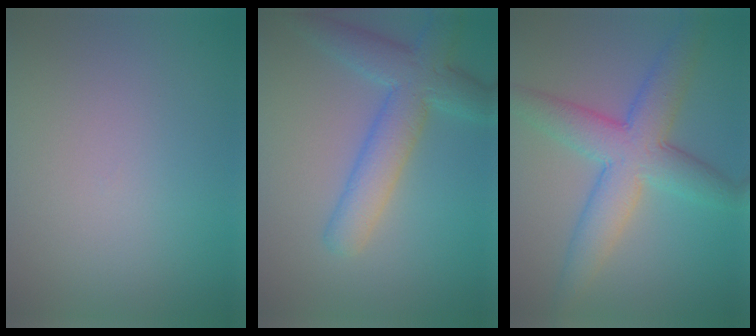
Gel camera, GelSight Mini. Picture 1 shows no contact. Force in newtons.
{"total": 5.8, "press": 5.8, "slide": 0.4}
{"total": 7.0, "press": 7.0, "slide": 0.1}